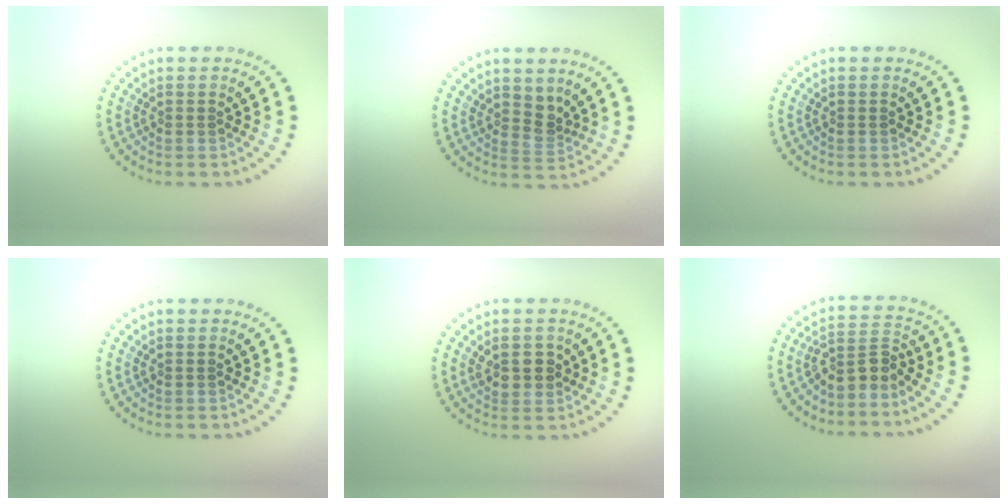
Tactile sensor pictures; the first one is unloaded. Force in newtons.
{"total": 2.1, "press": 1.5, "slide": 1.4}
{"total": 0.0}
{"total": 0.0}
{"total": 2.6, "press": 2.5, "slide": 0.7}
{"total": 2.9, "press": 2.1, "slide": 2.0}